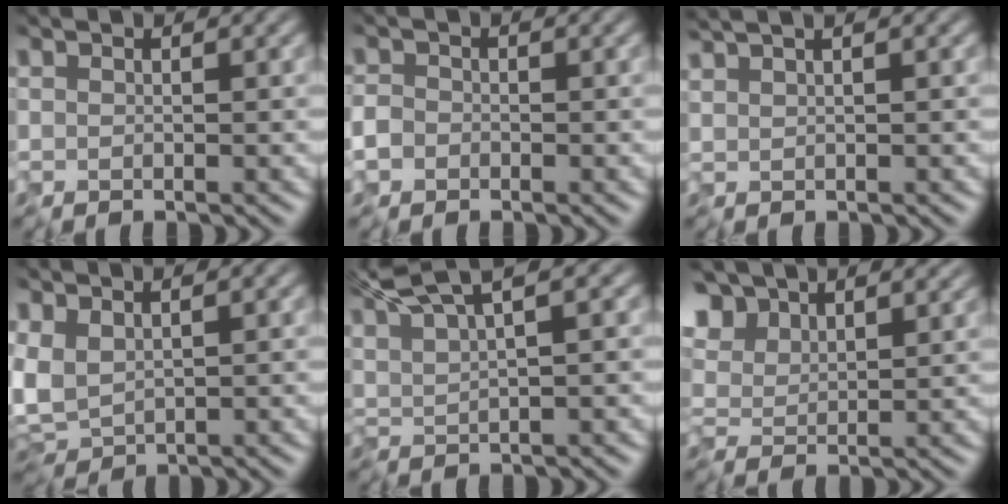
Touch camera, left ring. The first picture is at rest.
{"total": 1.8, "force": [-1.3, 1.3, 0.1], "torque": [0.000, -0.004, -0.030]}
{"total": 2.6, "force": [1.7, 0.9, 1.8], "torque": [-0.030, 0.019, 0.011]}
{"total": 3.4, "force": [0.1, 2.1, 2.7], "torque": [-0.066, 0.008, -0.005]}
{"total": 6.2, "force": [4.3, 1.1, 4.4], "torque": [-0.089, 0.019, 0.065]}
{"total": 7.4, "force": [5.0, 3.8, 3.9], "torque": [-0.115, 0.017, 0.066]}